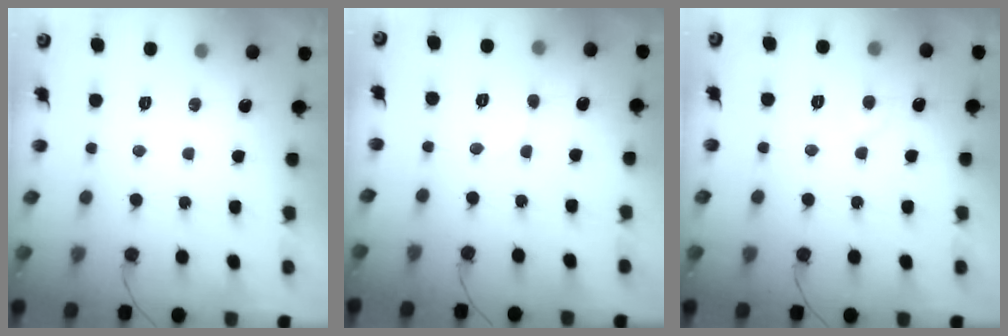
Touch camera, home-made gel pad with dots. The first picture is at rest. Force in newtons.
{"total": 2.2, "press": 2.2, "slide": 0.2}
{"total": 4.4, "press": 4.4, "slide": 0.1}